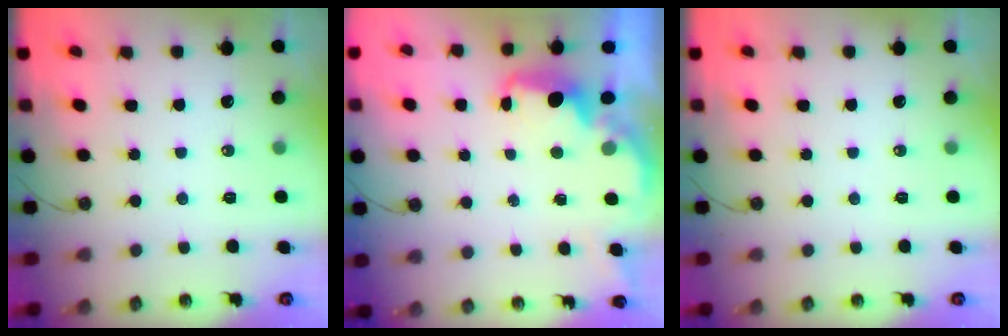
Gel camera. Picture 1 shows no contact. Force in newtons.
{"total": 2.0, "press": 1.9, "slide": 0.6}
{"total": 0.0}